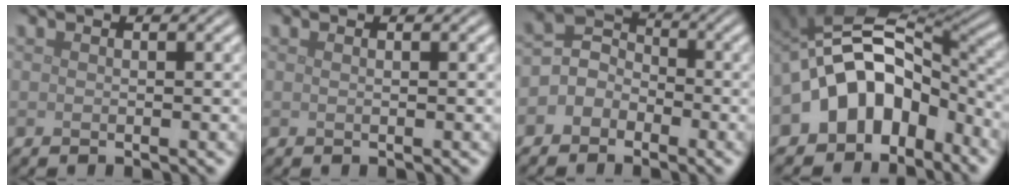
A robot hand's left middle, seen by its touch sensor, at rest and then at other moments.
{"total": 0.6, "force": [0.2, 0.2, 0.5], "torque": [-0.007, 0.001, -0.002]}
{"total": 3.1, "force": [-1.3, 2.5, 1.3], "torque": [-0.012, 0.011, -0.036]}
{"total": 9.7, "force": [-4.2, 6.9, 5.5], "torque": [-0.073, 0.008, -0.090]}